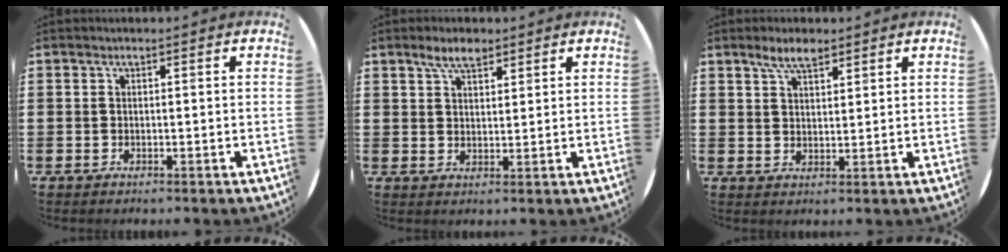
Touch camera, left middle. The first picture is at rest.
{"total": 3.8, "force": [2.9, 1.4, 2.0], "torque": [-0.035, 0.003, 0.051]}
{"total": 3.9, "force": [3.0, 1.4, 2.1], "torque": [-0.037, 0.002, 0.053]}